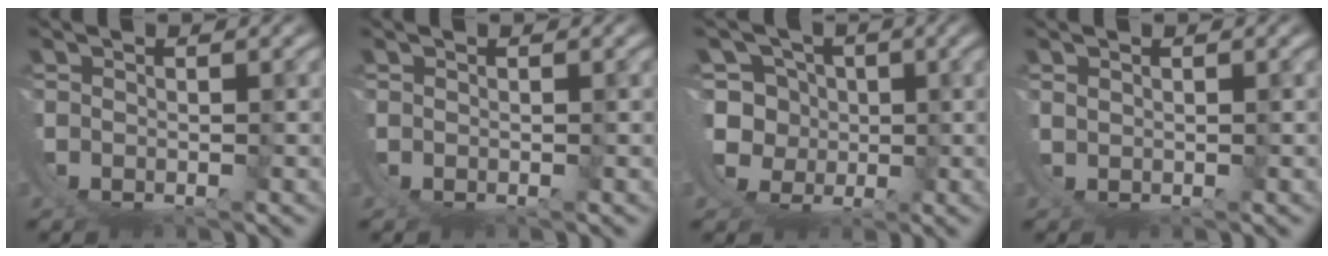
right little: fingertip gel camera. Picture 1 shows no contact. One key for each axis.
{"total": 0.0}
{"total": 11.1, "fx": -0.5, "fy": 10.0, "fz": 4.8, "tx": -0.125, "ty": -0.054, "tz": -0.002}
{"total": 1.6, "fx": 1.0, "fy": -1.2, "fz": -0.4, "tx": 0.014, "ty": 0.004, "tz": 0.025}